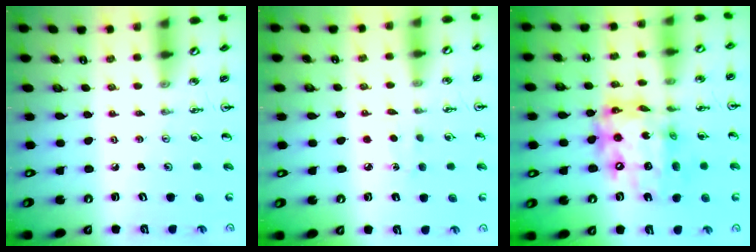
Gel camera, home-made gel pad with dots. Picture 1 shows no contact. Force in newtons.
{"total": 5.0, "press": 5.0, "slide": 0.6}
{"total": 17.9, "press": 17.9, "slide": 1.4}